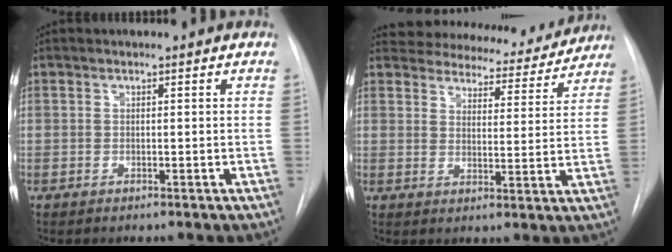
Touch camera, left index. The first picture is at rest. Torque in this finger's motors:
{"motor_torque": [0.91, -1.22, 0.17, -0.01]}